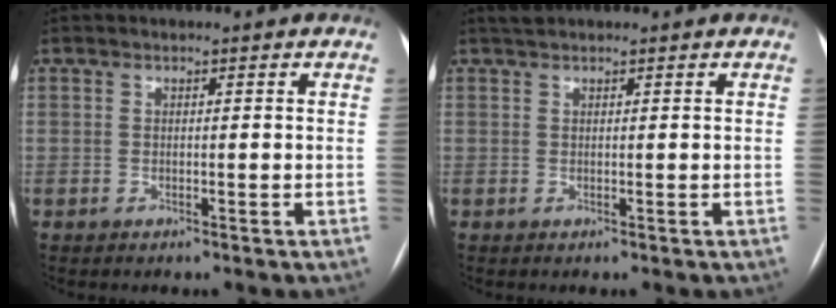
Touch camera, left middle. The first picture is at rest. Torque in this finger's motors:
{"motor_torque": [0.19, -0.15, 0.06, 0.01]}